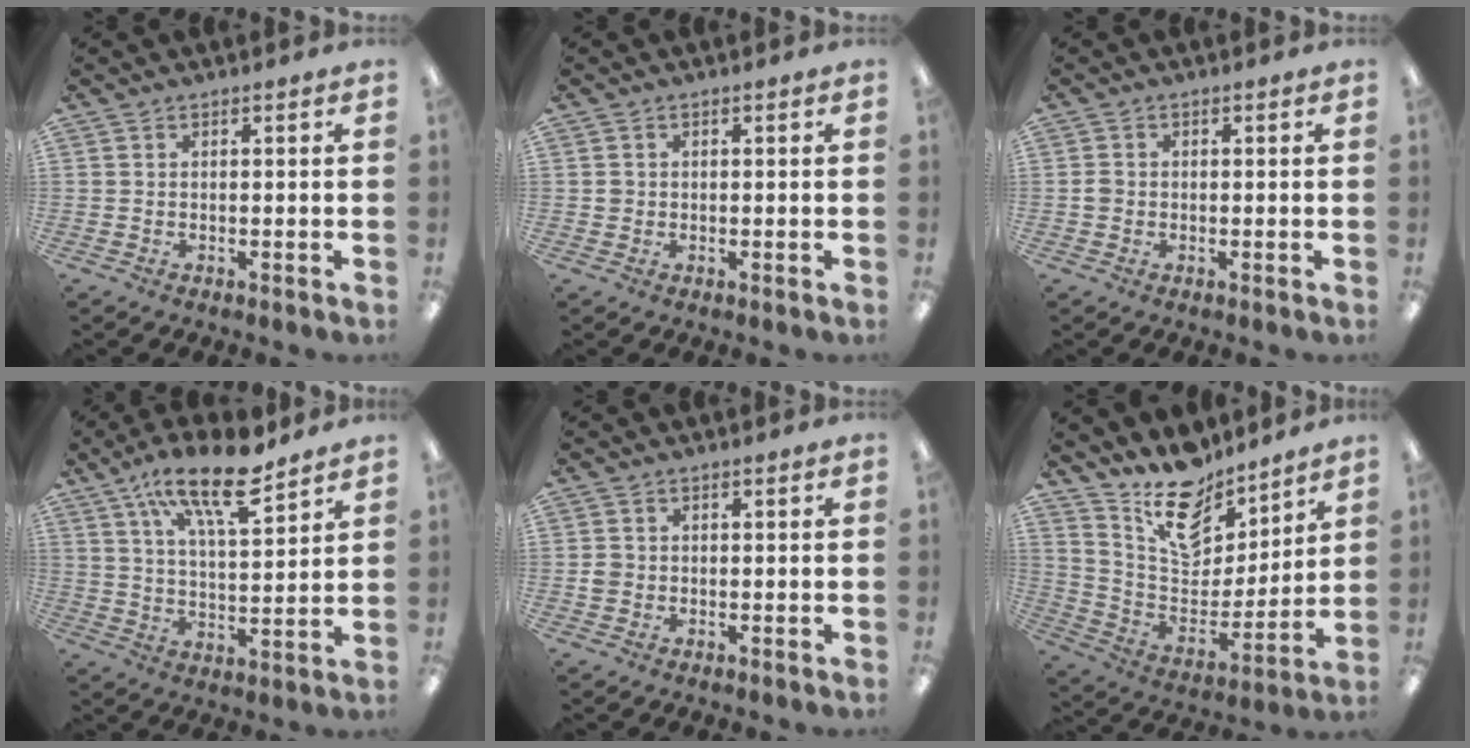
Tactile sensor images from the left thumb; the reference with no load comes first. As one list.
[{"total": 1.1, "force": [0.0, 1.1, 0.2], "torque": [-0.004, 0.006, -0.001]}, {"total": 1.6, "force": [0.0, 1.5, 0.3], "torque": [0.002, 0.002, -0.004]}, {"total": 16.5, "force": [11.0, 5.6, 11.0], "torque": [-0.184, -0.051, 0.183]}, {"total": 1.9, "force": [-0.2, 1.8, 0.5], "torque": [-0.009, 0.004, -0.005]}, {"total": 16.4, "force": [12.8, 8.3, 6.2], "torque": [-0.110, -0.092, 0.232]}]